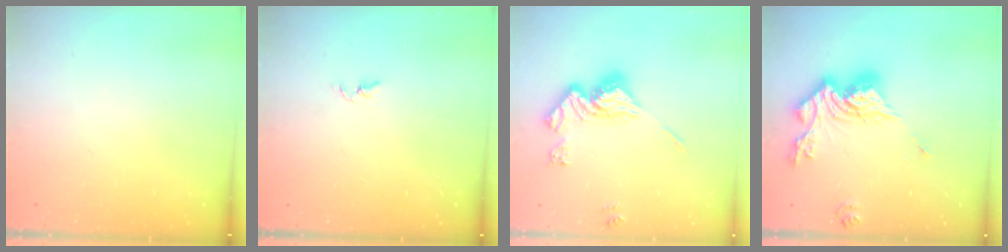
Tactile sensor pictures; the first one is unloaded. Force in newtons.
{"total": 1.8, "press": 1.7, "slide": 0.3}
{"total": 15.2, "press": 15.2, "slide": 1.5}
{"total": 16.4, "press": 16.3, "slide": 1.9}